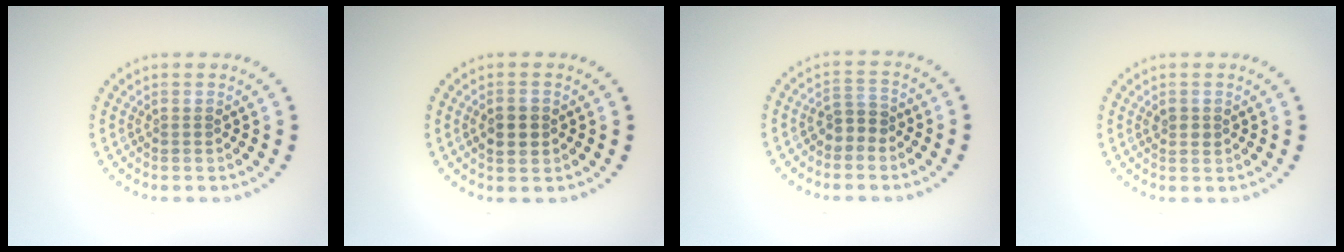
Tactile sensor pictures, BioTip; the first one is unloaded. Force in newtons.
{"total": 2.5, "press": 2.4, "slide": 0.3}
{"total": 2.0, "press": 1.8, "slide": 0.8}
{"total": 1.0, "press": 1.0, "slide": 0.1}